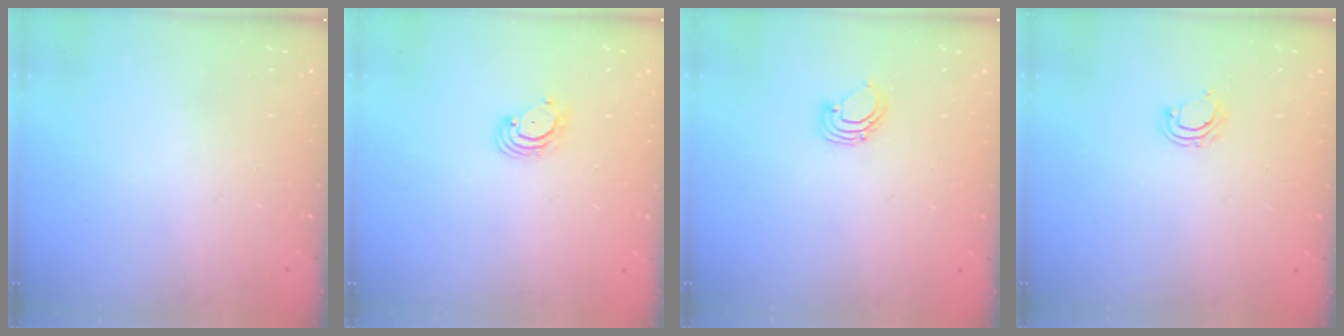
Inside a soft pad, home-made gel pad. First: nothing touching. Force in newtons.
{"total": 3.2, "press": 3.1, "slide": 0.4}
{"total": 2.6, "press": 2.6, "slide": 0.2}
{"total": 4.7, "press": 4.6, "slide": 0.3}